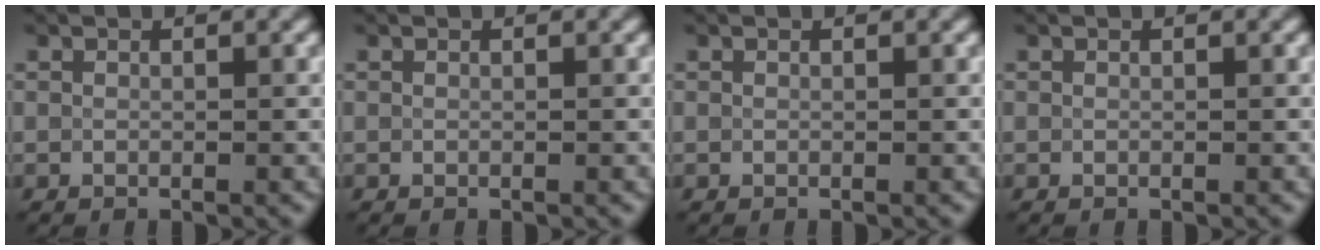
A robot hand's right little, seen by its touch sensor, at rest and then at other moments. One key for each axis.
{"total": 0.0}
{"total": 0.0}
{"total": 0.0}